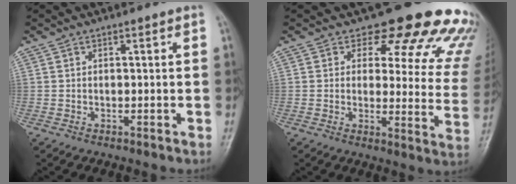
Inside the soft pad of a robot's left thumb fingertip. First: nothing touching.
{"total": 19.2, "force": [15.8, 7.9, 7.5], "torque": [-0.026, -0.107, 0.159]}